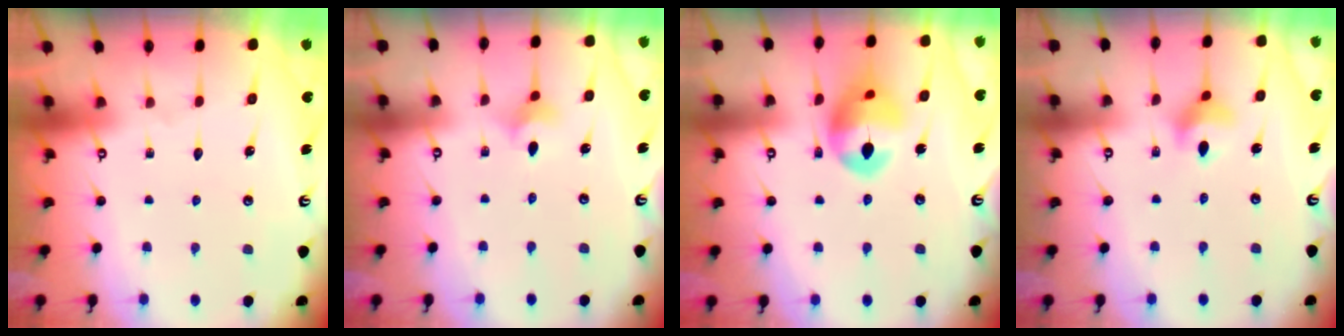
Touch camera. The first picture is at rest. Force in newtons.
{"total": 3.6, "press": 3.6, "slide": 0.6}
{"total": 13.8, "press": 13.6, "slide": 2.1}
{"total": 6.8, "press": 6.5, "slide": 2.0}